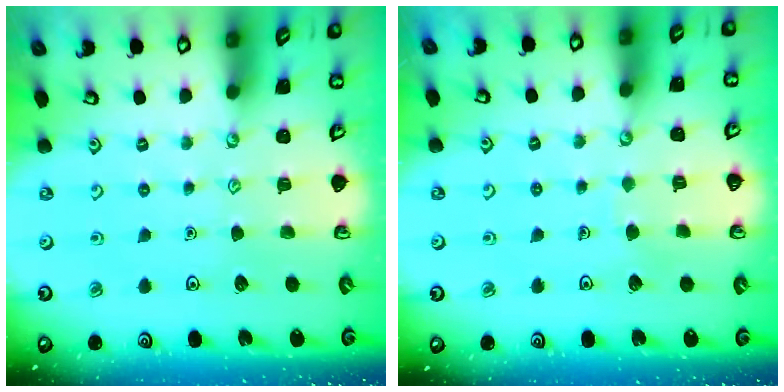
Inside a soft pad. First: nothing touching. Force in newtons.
{"total": 2.2, "press": 2.2, "slide": 0.1}